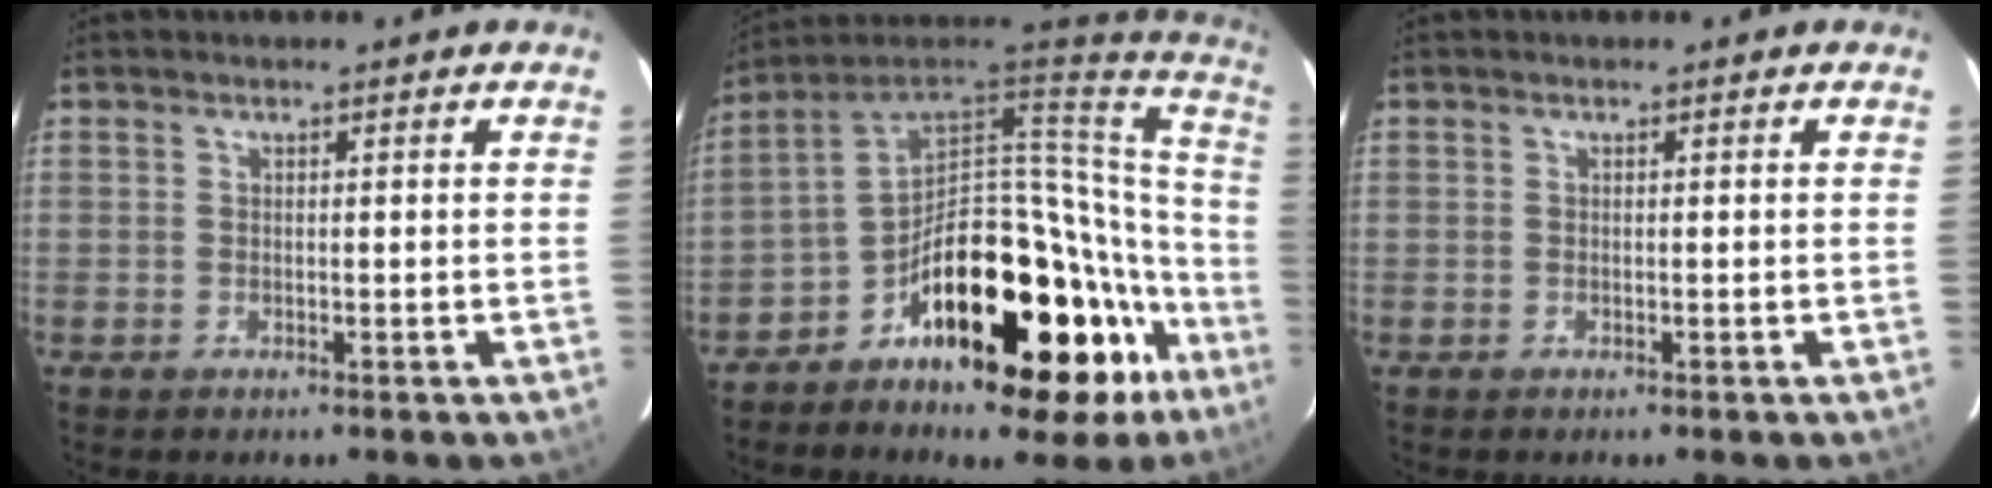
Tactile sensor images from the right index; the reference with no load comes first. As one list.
[{"total": 31.8, "force": [-16.7, 15.6, 22.1], "torque": [-0.300, 0.056, -0.238]}, {"total": 0.0}]